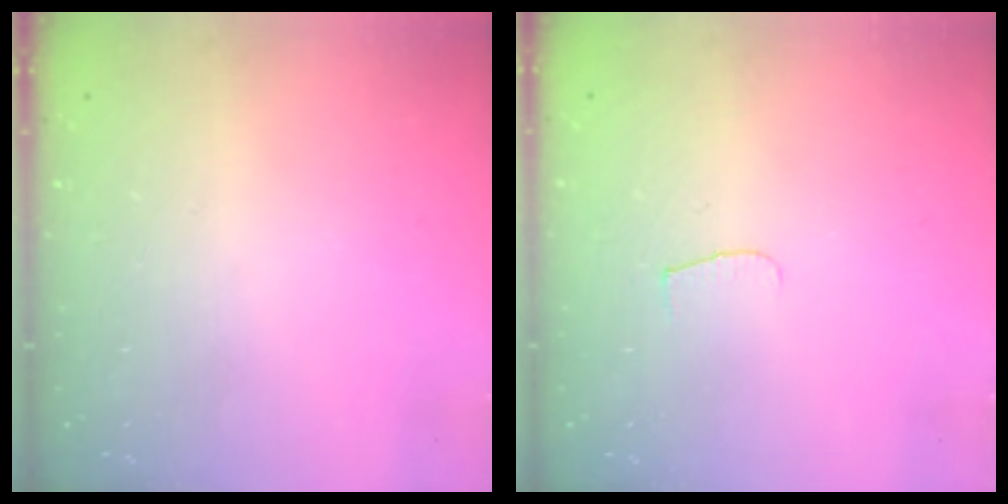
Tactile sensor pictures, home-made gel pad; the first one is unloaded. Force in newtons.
{"total": 3.8, "press": 3.8, "slide": 0.4}